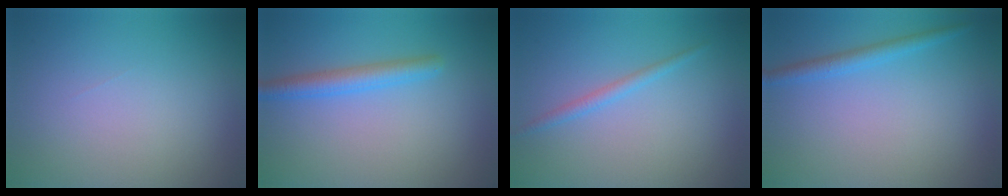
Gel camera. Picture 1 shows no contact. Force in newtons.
{"total": 2.7, "press": 2.7, "slide": 0.1}
{"total": 1.3, "press": 1.3, "slide": 0.1}
{"total": 1.8, "press": 1.8, "slide": 0.2}